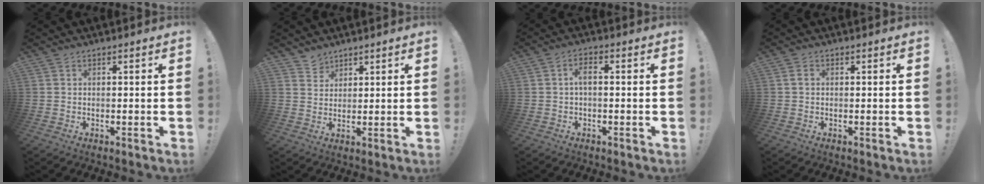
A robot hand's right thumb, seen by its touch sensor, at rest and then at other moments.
{"total": 3.5, "force": [2.9, 1.9, 0.0], "torque": [0.001, -0.019, 0.054]}
{"total": 3.2, "force": [-0.2, 0.9, 3.0], "torque": [-0.063, 0.012, -0.004]}
{"total": 1.8, "force": [0.3, 1.3, 1.2], "torque": [-0.019, 0.005, 0.005]}